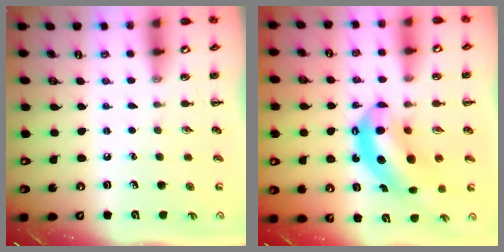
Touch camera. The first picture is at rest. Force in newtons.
{"total": 10.3, "press": 9.9, "slide": 2.5}